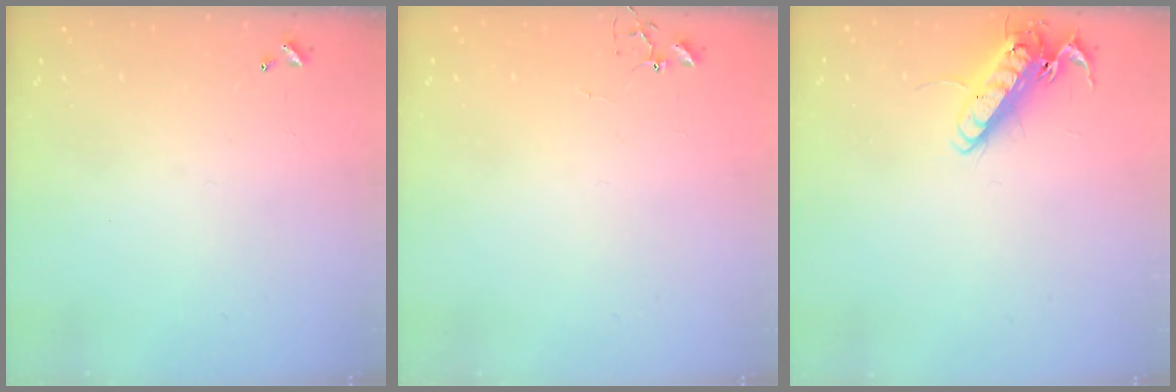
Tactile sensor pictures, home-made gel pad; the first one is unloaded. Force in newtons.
{"total": 3.2, "press": 3.2, "slide": 0.3}
{"total": 15.0, "press": 14.7, "slide": 2.5}